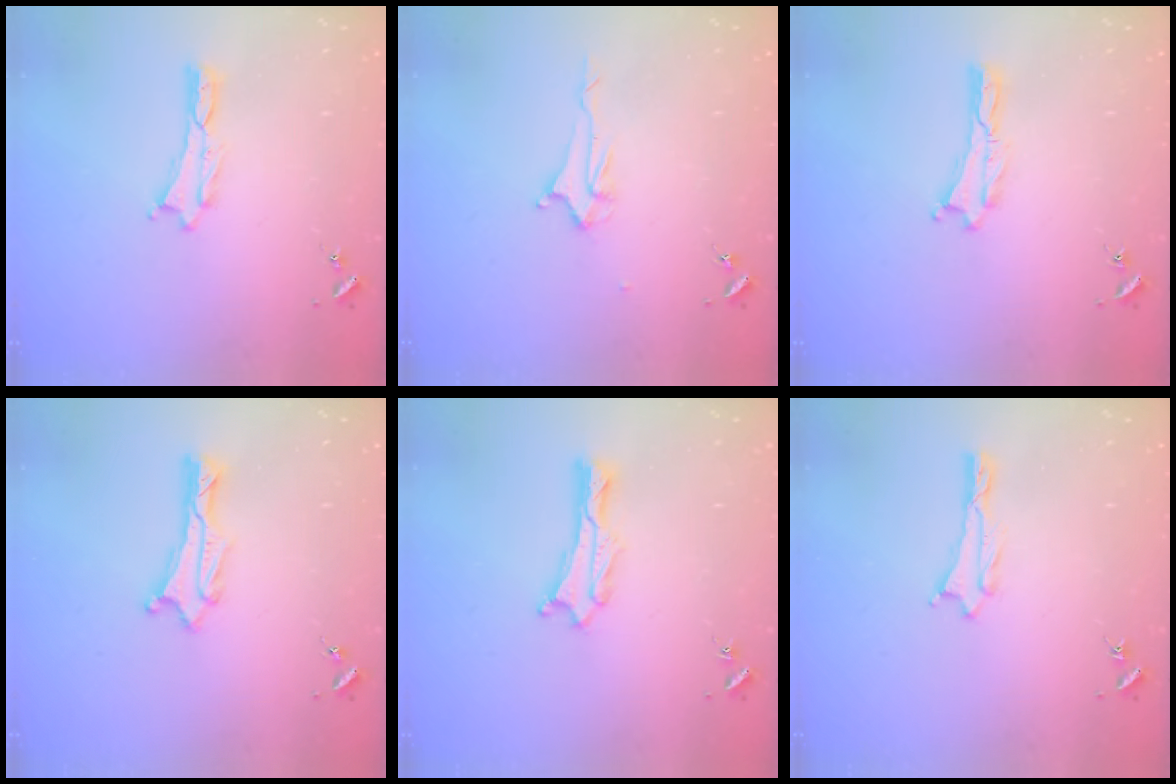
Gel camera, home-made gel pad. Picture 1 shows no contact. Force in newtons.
{"total": 2.2, "press": 2.2, "slide": 0.3}
{"total": 0.0}
{"total": 0.9, "press": 0.8, "slide": 0.1}
{"total": 0.8, "press": 0.7, "slide": 0.2}
{"total": 0.7, "press": 0.7, "slide": 0.1}